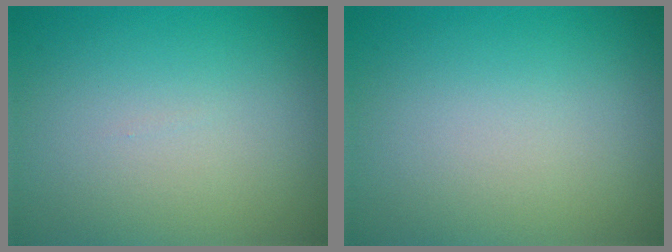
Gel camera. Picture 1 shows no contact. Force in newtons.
{"total": 0.0}